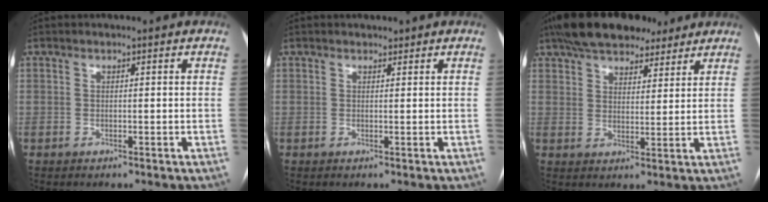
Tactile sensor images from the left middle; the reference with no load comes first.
{"total": 1.0, "force": [0.9, 0.5, 0.0], "torque": [-0.003, -0.004, 0.012]}
{"total": 14.8, "force": [11.7, 6.1, 6.9], "torque": [-0.118, 0.045, 0.178]}